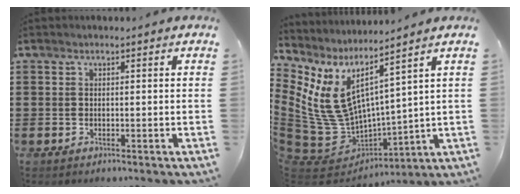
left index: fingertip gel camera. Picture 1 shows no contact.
{"total": 9.9, "force": [3.8, 5.7, 7.2], "torque": [-0.198, -0.056, 0.069]}